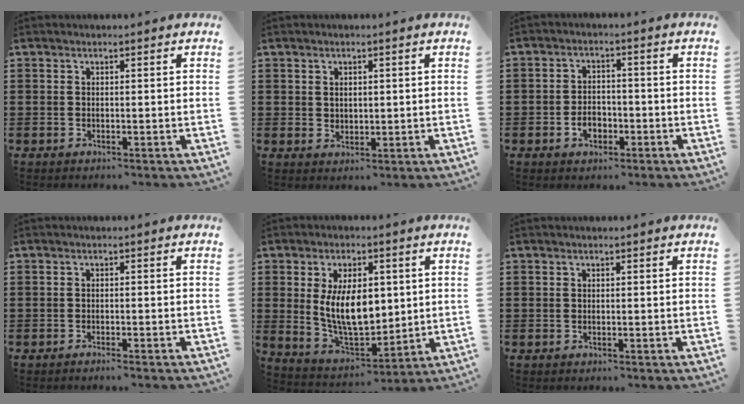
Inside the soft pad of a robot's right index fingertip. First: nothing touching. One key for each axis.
{"total": 1.4, "fx": 0.9, "fy": 1.0, "fz": 0.4, "tx": -0.009, "ty": 0.006, "tz": 0.017}
{"total": 3.5, "fx": -1.4, "fy": 2.6, "fz": 1.9, "tx": -0.031, "ty": 0.002, "tz": -0.029}
{"total": 1.0, "fx": -0.9, "fy": -0.2, "fz": 0.3, "tx": -0.005, "ty": -0.001, "tz": -0.018}
{"total": 10.7, "fx": 1.5, "fy": 5.9, "fz": 8.8, "tx": -0.174, "ty": 0.001, "tz": 0.025}
{"total": 0.0}